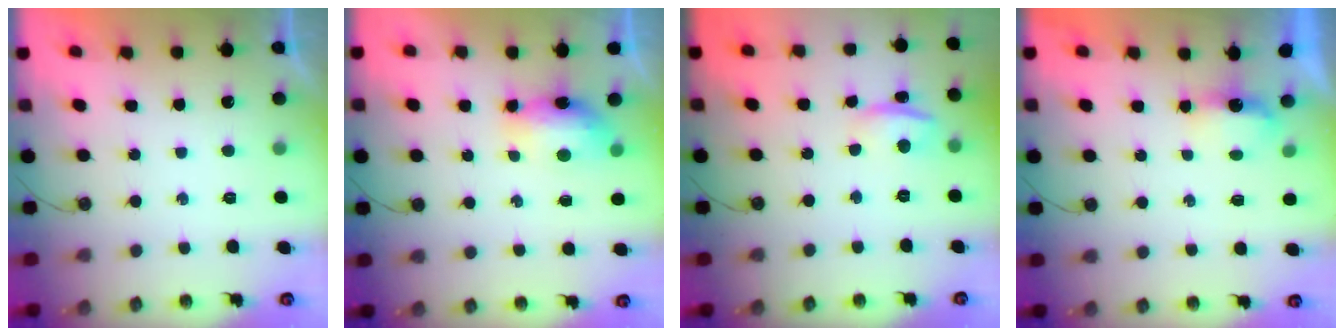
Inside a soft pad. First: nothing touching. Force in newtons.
{"total": 10.0, "press": 8.3, "slide": 5.6}
{"total": 3.4, "press": 2.7, "slide": 2.1}
{"total": 3.4, "press": 3.4, "slide": 0.5}